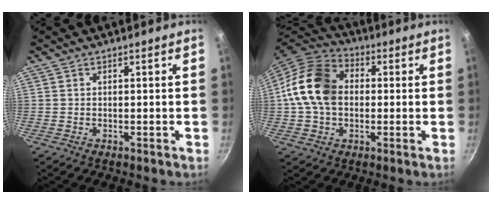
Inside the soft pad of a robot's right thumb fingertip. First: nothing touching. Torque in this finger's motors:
{"motor_torque": [2.02, 2.25, 1.34, -0.26, 0.57]}